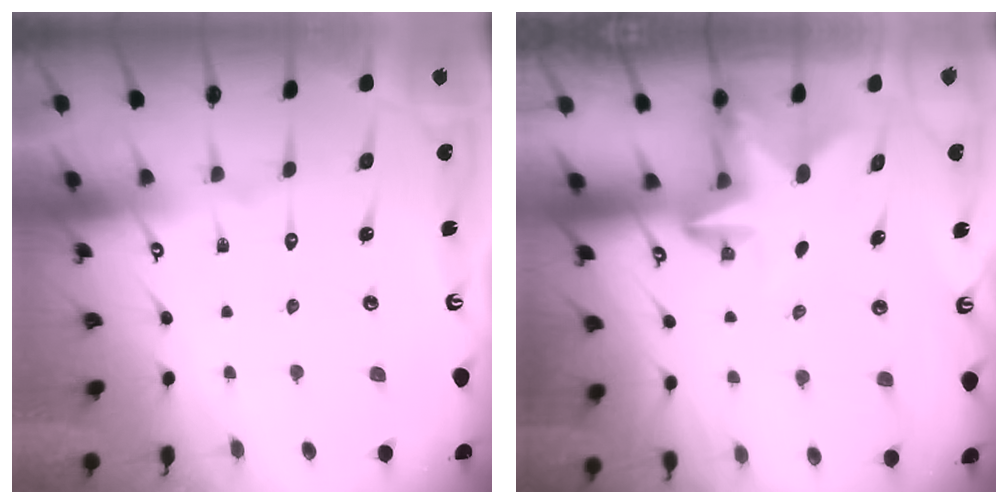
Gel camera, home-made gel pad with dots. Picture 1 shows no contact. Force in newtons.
{"total": 2.8, "press": 2.8, "slide": 0.5}